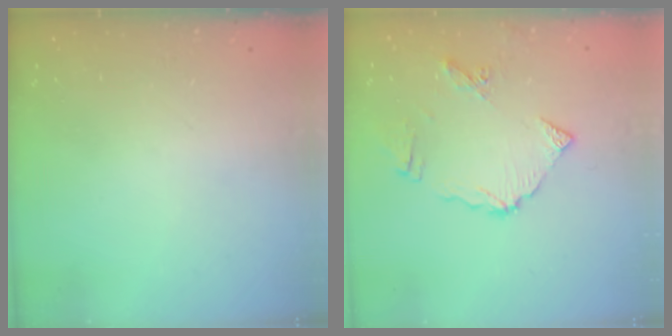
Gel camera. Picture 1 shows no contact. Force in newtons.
{"total": 9.7, "press": 9.6, "slide": 1.2}